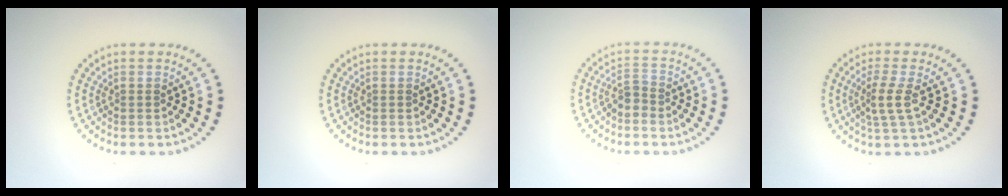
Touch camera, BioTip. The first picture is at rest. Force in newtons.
{"total": 0.0}
{"total": 1.6, "press": 1.2, "slide": 1.1}
{"total": 2.3, "press": 1.6, "slide": 1.7}